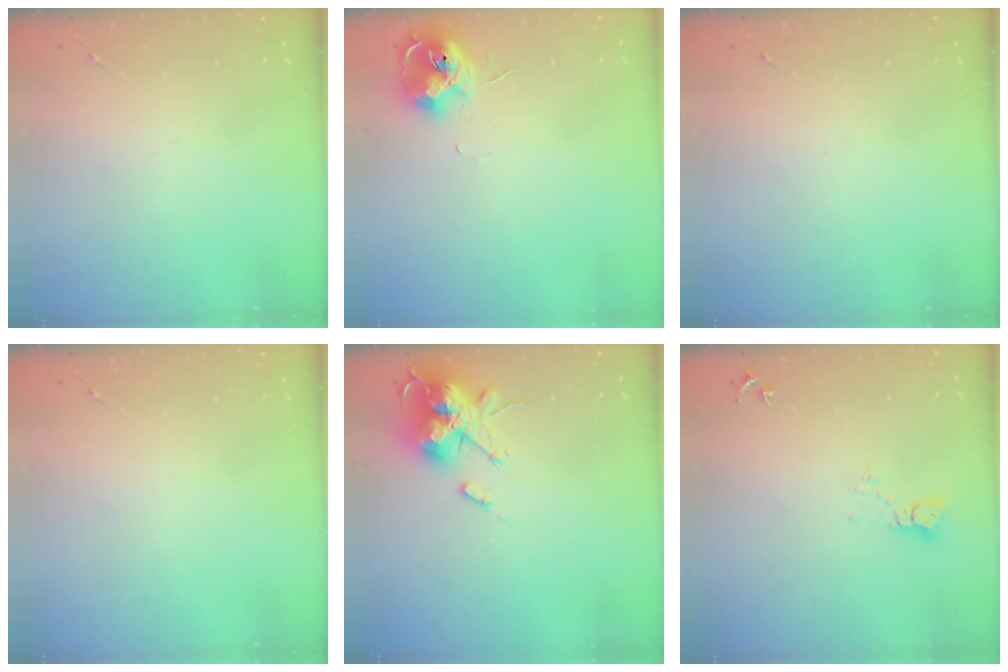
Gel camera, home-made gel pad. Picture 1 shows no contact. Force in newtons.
{"total": 11.1, "press": 11.0, "slide": 0.6}
{"total": 0.0}
{"total": 0.0}
{"total": 18.5, "press": 18.5, "slide": 0.1}
{"total": 3.7, "press": 3.7, "slide": 0.4}